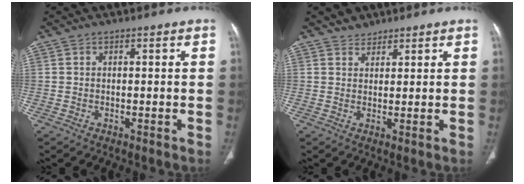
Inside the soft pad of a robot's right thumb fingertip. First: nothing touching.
{"total": 2.4, "force": [2.0, 1.3, -0.1], "torque": [0.015, -0.014, 0.027]}